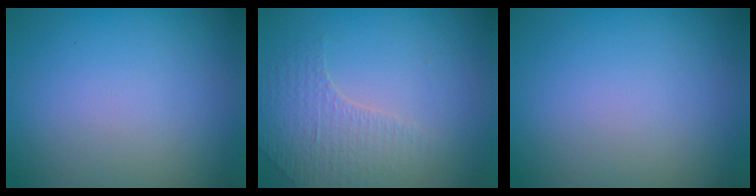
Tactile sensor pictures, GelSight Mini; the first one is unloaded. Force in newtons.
{"total": 1.8, "press": 1.6, "slide": 0.8}
{"total": 0.0}